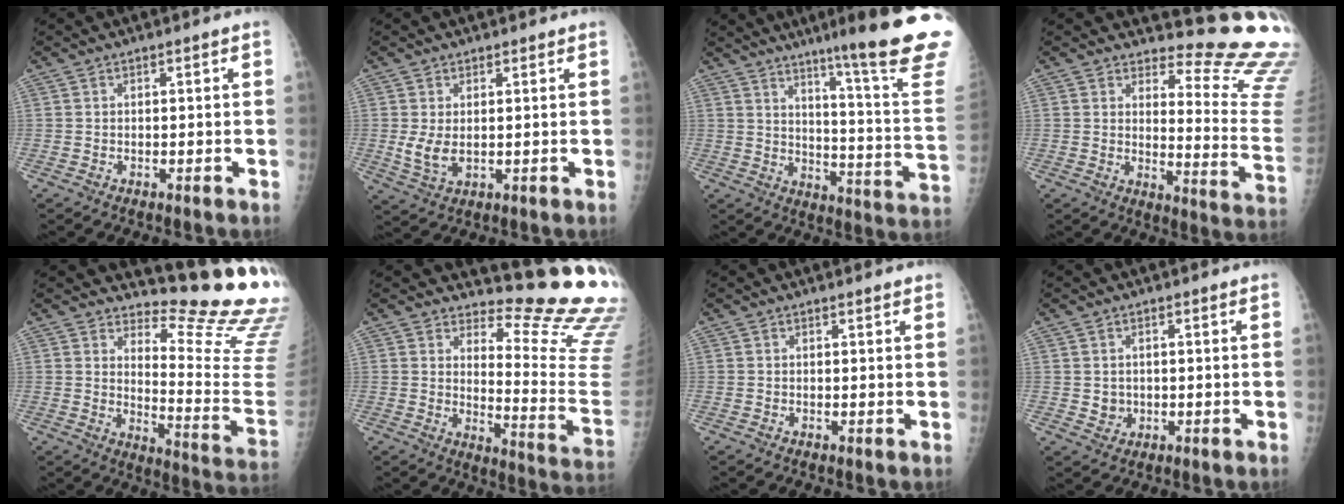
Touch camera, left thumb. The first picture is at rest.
{"total": 4.5, "force": [0.7, 3.0, 3.3], "torque": [-0.061, -0.014, 0.021]}
{"total": 23.6, "force": [16.1, 0.5, 17.3], "torque": [-0.215, -0.105, 0.219]}
{"total": 14.9, "force": [14.3, 1.2, 4.1], "torque": [-0.026, -0.195, 0.155]}
{"total": 17.5, "force": [15.8, 2.0, 7.4], "torque": [-0.070, -0.205, 0.190]}
{"total": 16.4, "force": [14.7, 2.0, 6.9], "torque": [-0.061, -0.195, 0.173]}
{"total": 0.9, "force": [0.8, 0.2, 0.2], "torque": [-0.003, -0.002, 0.012]}
{"total": 2.6, "force": [0.3, 2.4, 0.9], "torque": [-0.004, -0.002, 0.012]}